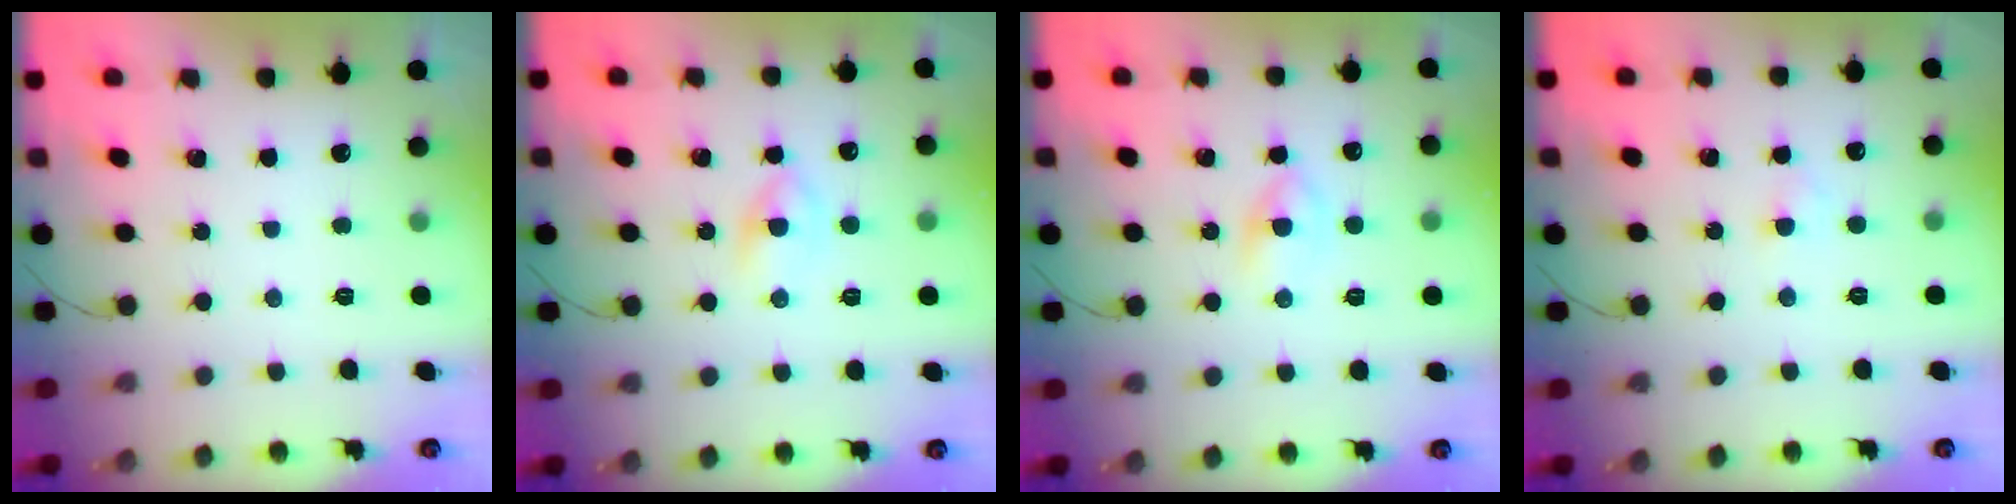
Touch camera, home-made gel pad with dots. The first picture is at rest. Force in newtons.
{"total": 3.1, "press": 2.9, "slide": 1.0}
{"total": 3.1, "press": 2.9, "slide": 1.0}
{"total": 1.6, "press": 1.4, "slide": 0.8}